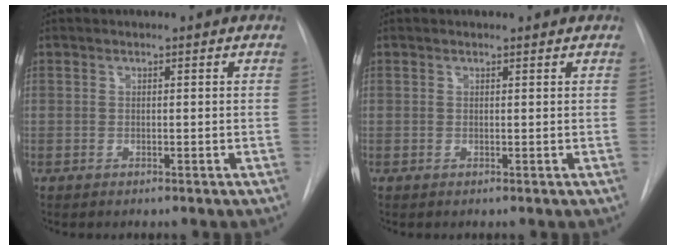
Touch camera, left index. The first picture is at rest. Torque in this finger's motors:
{"motor_torque": [0.02, 0.01, -0.31, -0.01]}